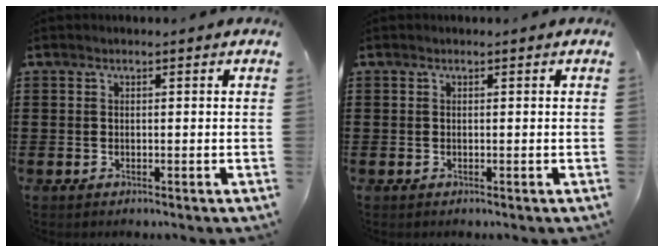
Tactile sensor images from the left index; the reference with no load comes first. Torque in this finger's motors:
{"motor_torque": [0.00, 0.00, 0.00, 0.00]}